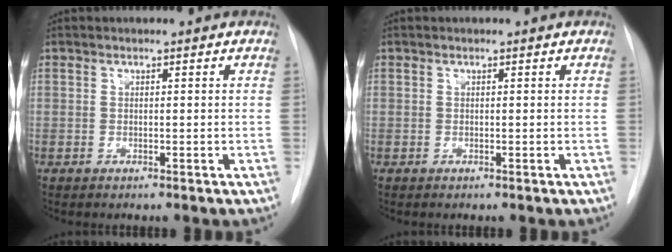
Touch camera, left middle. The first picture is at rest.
{"total": 0.0}